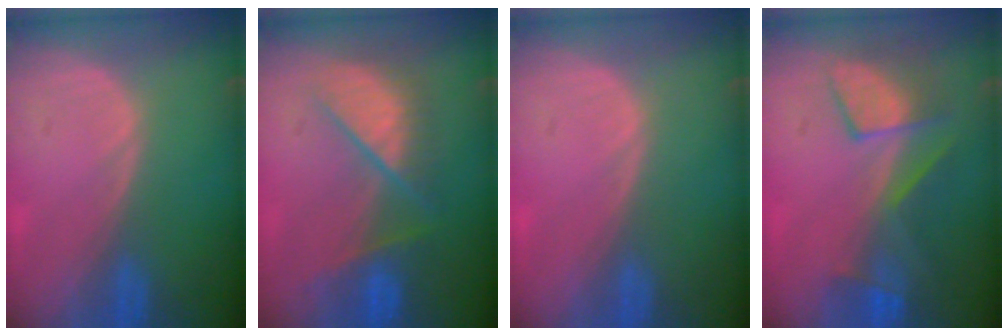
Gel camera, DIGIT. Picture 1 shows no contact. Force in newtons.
{"total": 7.8, "press": 7.8, "slide": 0.3}
{"total": 0.6, "press": 0.0, "slide": 0.6}
{"total": 8.0, "press": 7.4, "slide": 2.9}